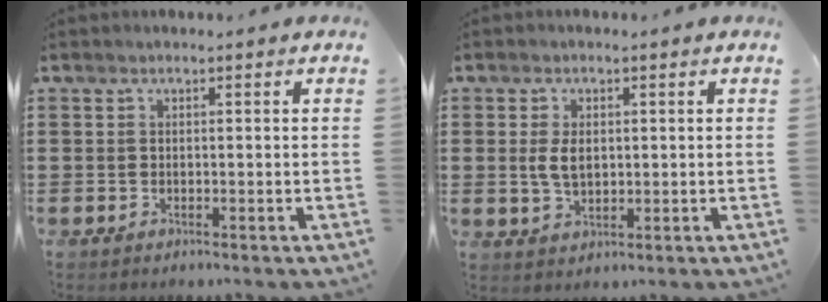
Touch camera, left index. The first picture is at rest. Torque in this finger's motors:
{"motor_torque": [0.62, 0.57, 0.44, 0.05]}